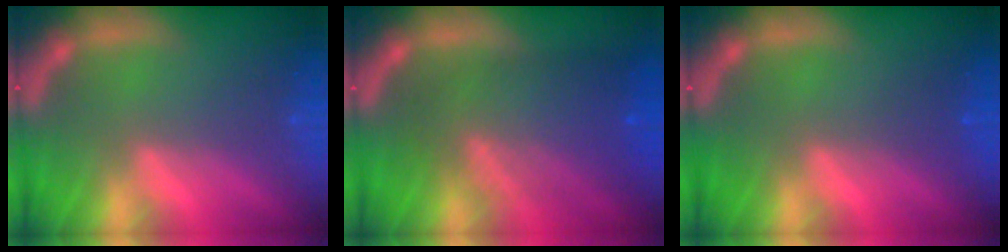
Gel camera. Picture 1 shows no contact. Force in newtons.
{"total": 8.1}
{"total": 1.0}